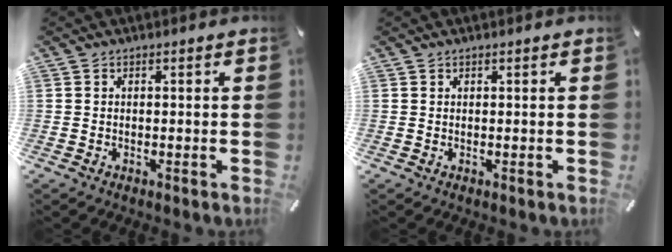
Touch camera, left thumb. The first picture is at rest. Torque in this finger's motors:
{"motor_torque": [0.11, 0.02, 0.12, -0.04, -0.01]}